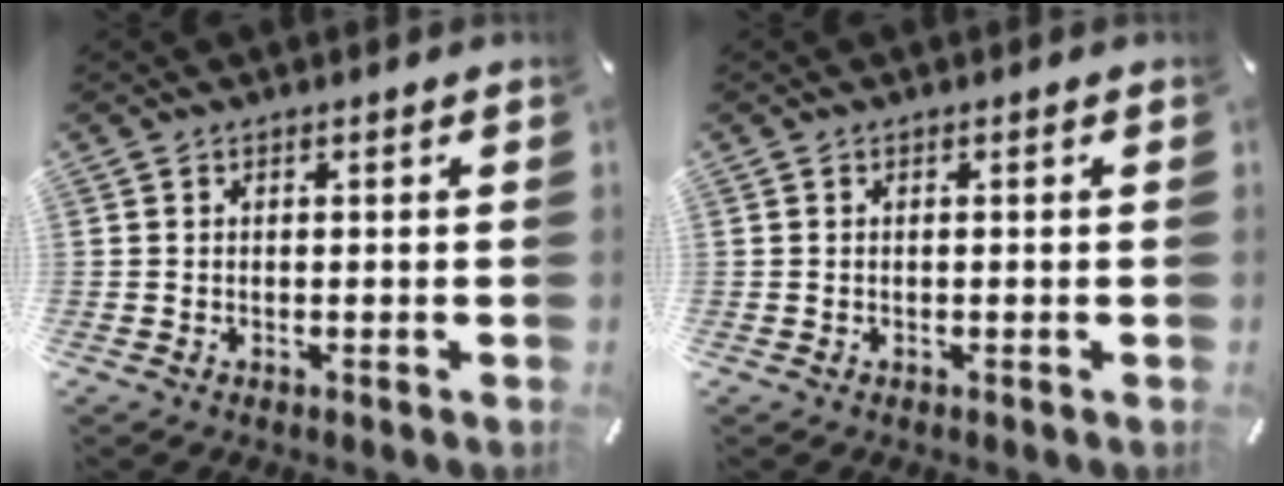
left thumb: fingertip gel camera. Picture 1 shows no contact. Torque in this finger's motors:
{"motor_torque": [-0.26, 0.04, -0.07, 0.22, -0.02]}